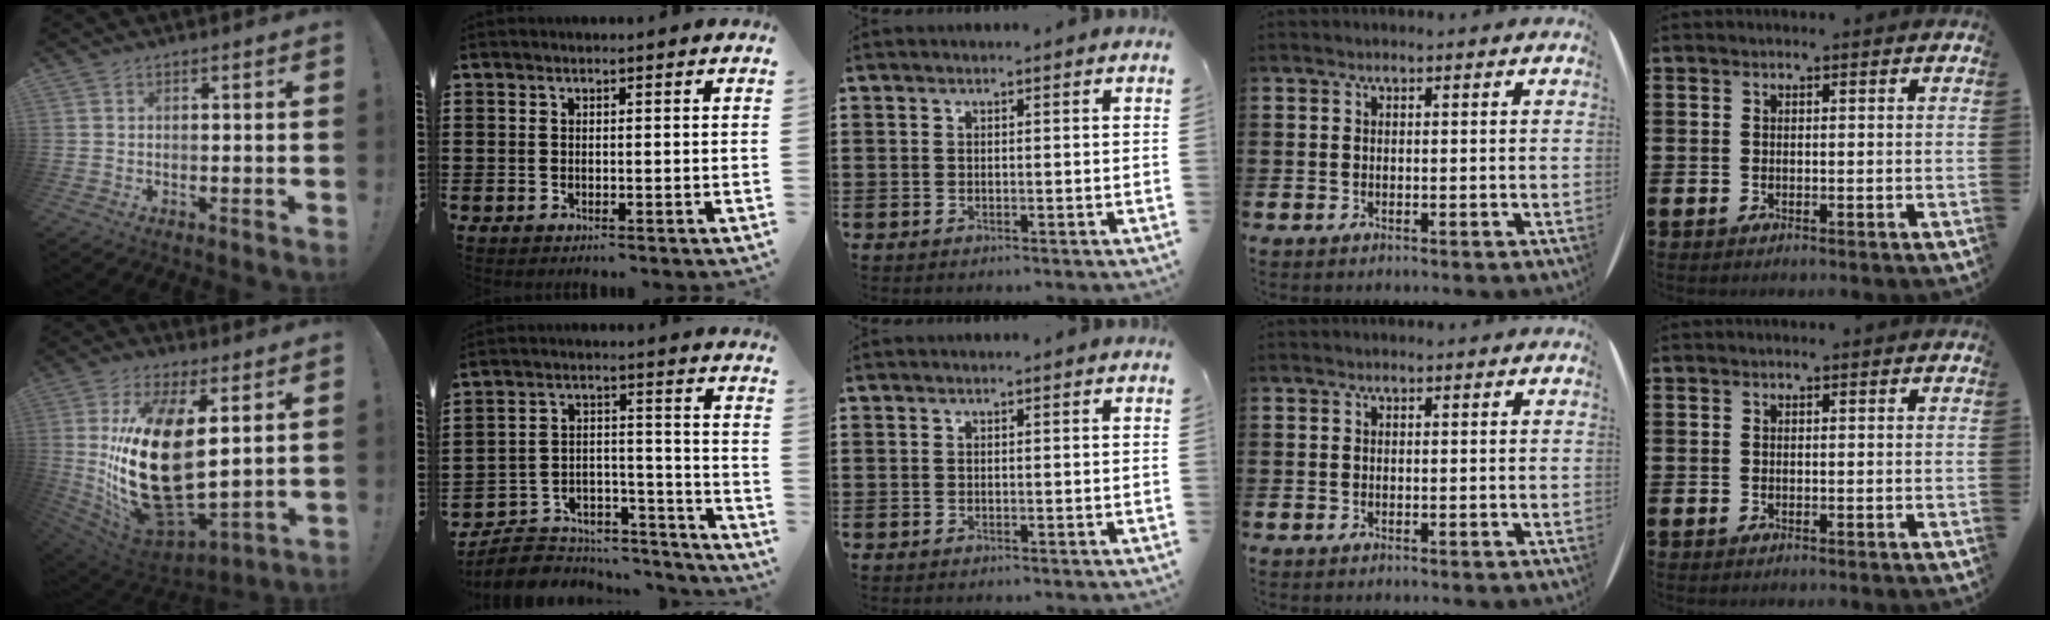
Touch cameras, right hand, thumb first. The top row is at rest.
{"thumb": {"total": 26.4, "force": [4.5, 13.0, 22.5], "torque": [-0.454, -0.049, 0.096]}, "index": {"total": 6.5, "force": [-5.8, 2.6, 1.4], "torque": [-0.035, 0.011, -0.115]}}